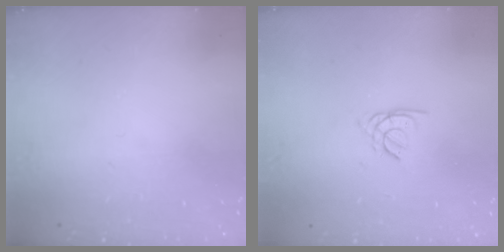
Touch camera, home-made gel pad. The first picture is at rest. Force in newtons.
{"total": 1.4, "press": 1.4, "slide": 0.4}